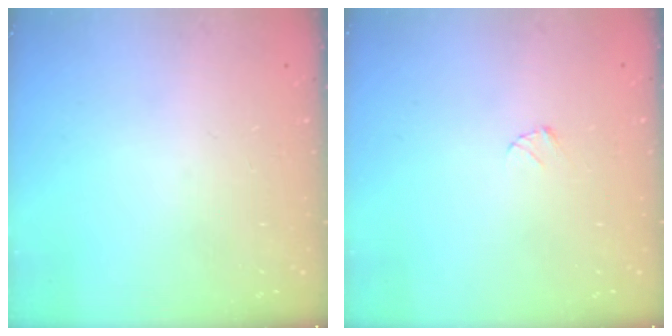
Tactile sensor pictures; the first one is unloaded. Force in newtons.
{"total": 2.7, "press": 2.7, "slide": 0.3}